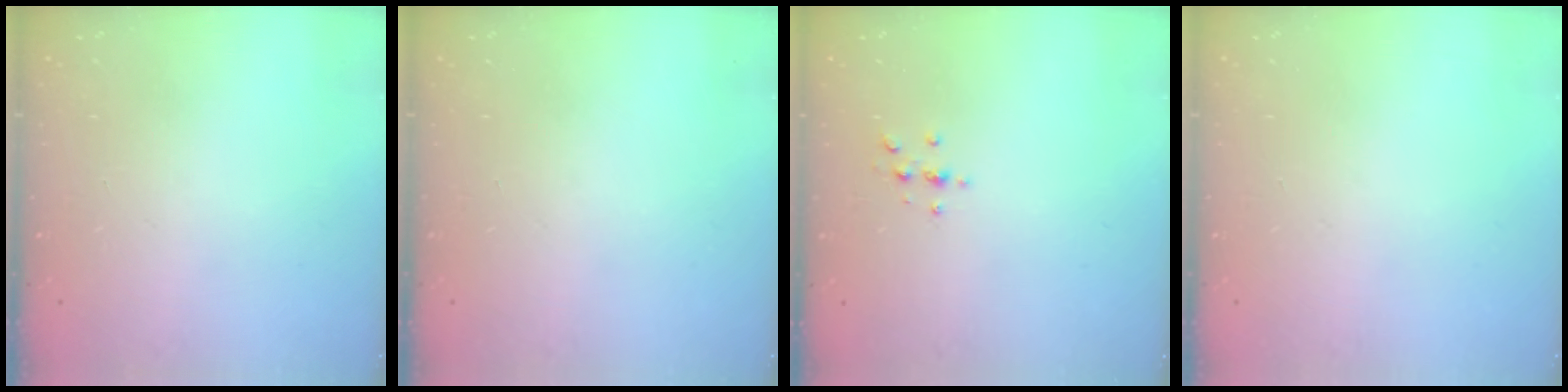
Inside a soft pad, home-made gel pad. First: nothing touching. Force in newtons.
{"total": 0.0}
{"total": 2.2, "press": 2.1, "slide": 0.2}
{"total": 0.0}